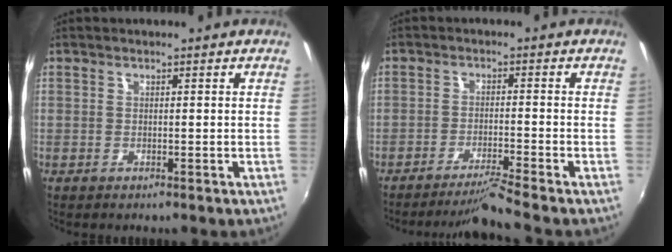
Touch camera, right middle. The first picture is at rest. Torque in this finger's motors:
{"motor_torque": [0.16, -0.61, 0.10, 0.04]}